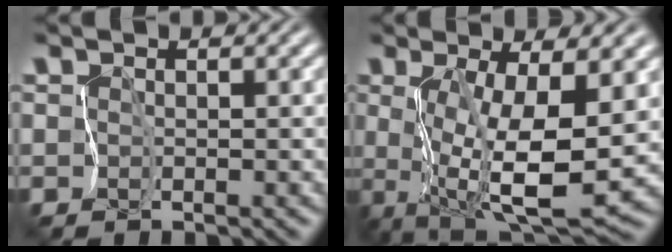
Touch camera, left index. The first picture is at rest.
{"total": 8.6, "force": [0.2, 2.4, 8.3], "torque": [-0.156, -0.019, 0.009]}